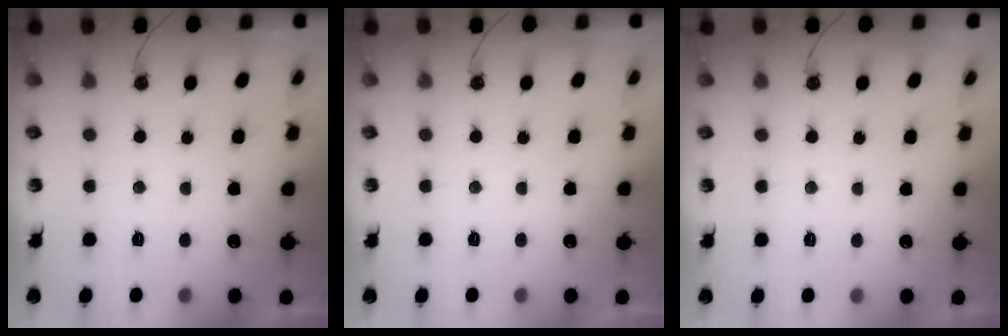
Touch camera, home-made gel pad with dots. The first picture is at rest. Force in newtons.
{"total": 0.0}
{"total": 0.0}